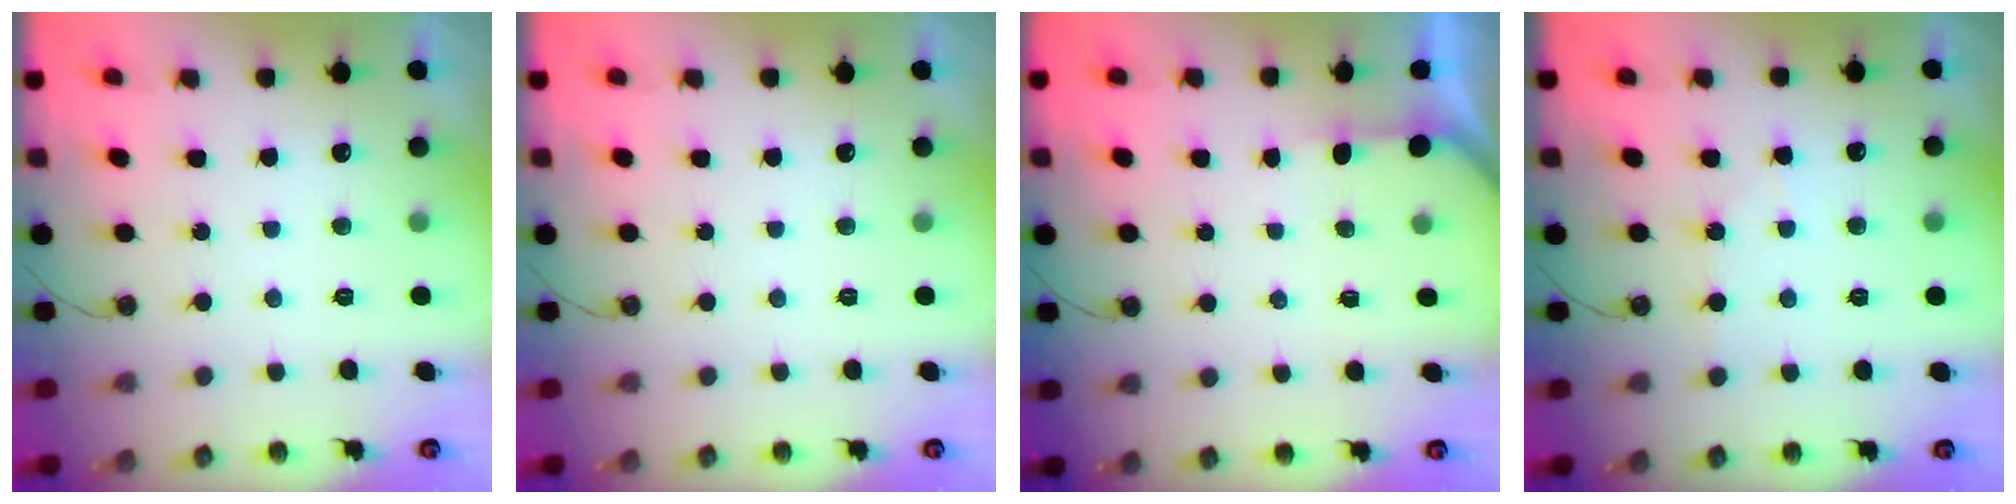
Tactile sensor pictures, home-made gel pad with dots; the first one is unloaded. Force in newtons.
{"total": 0.0}
{"total": 2.4, "press": 2.4, "slide": 0.3}
{"total": 3.4, "press": 3.4, "slide": 0.7}